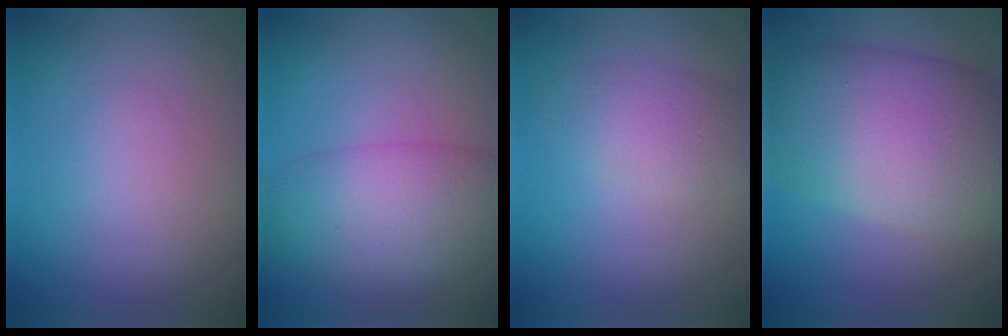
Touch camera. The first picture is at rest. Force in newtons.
{"total": 7.7, "press": 7.7, "slide": 0.3}
{"total": 3.1, "press": 3.1, "slide": 0.1}
{"total": 12.0, "press": 12.0, "slide": 0.5}